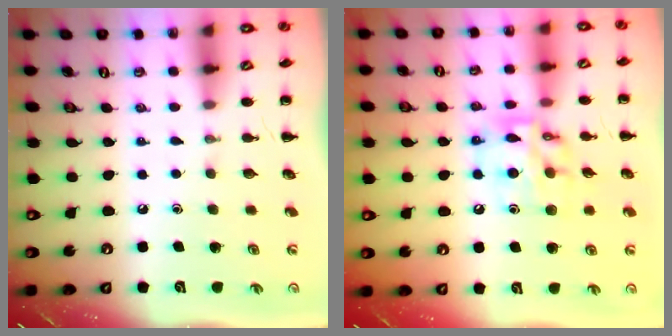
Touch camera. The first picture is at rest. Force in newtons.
{"total": 13.8, "press": 13.6, "slide": 2.3}